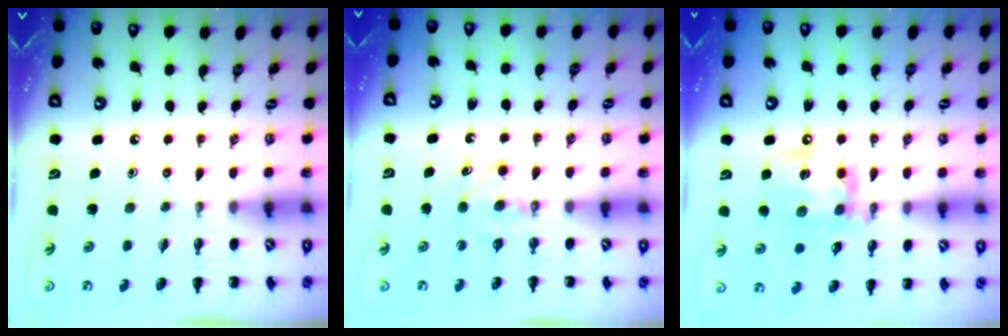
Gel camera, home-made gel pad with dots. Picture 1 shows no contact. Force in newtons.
{"total": 4.6, "press": 4.4, "slide": 1.5}
{"total": 14.7, "press": 14.5, "slide": 2.0}